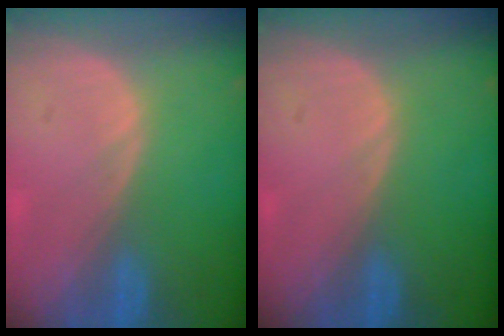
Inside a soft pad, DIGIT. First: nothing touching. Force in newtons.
{"total": 0.0}